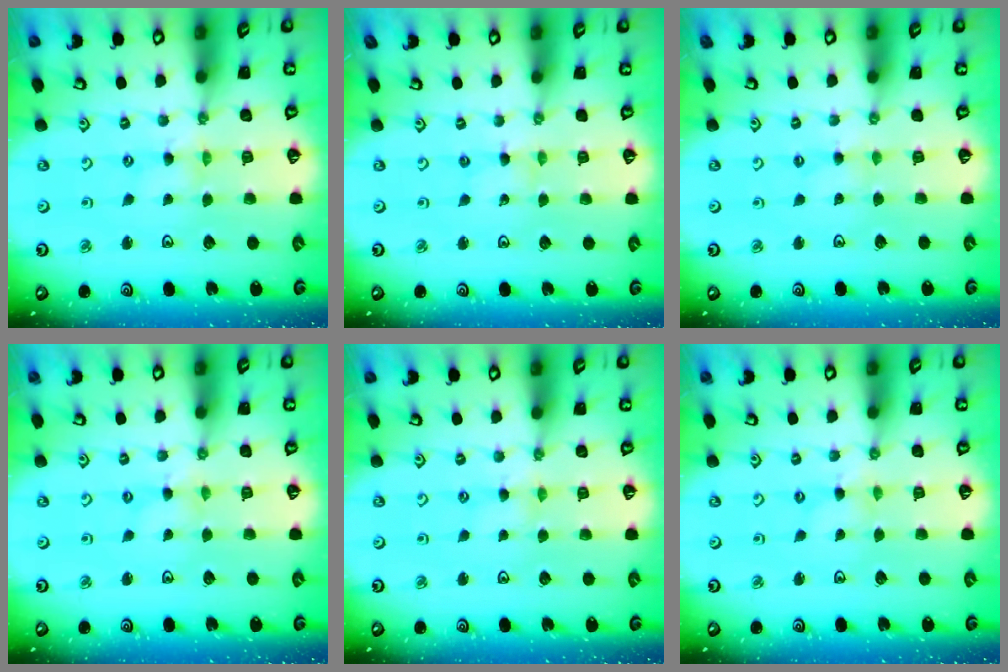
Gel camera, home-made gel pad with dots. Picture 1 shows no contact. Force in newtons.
{"total": 1.6, "press": 1.6, "slide": 0.2}
{"total": 1.7, "press": 1.7, "slide": 0.3}
{"total": 0.0}
{"total": 2.1, "press": 2.1, "slide": 0.4}
{"total": 0.0}